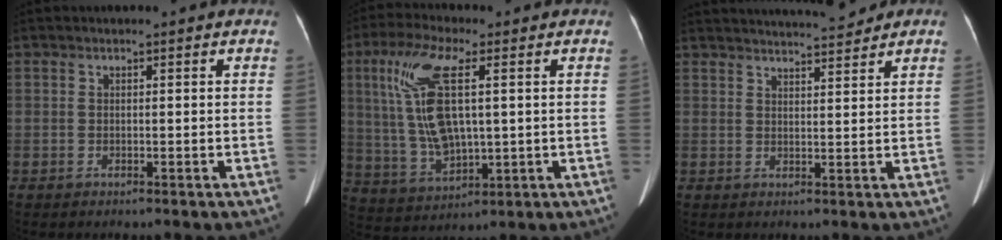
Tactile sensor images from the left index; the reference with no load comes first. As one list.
[{"total": 12.8, "force": [2.9, 4.2, 11.7], "torque": [-0.263, 0.009, 0.062]}, {"total": 10.0, "force": [9.3, 0.9, 3.5], "torque": [-0.050, 0.009, 0.126]}]